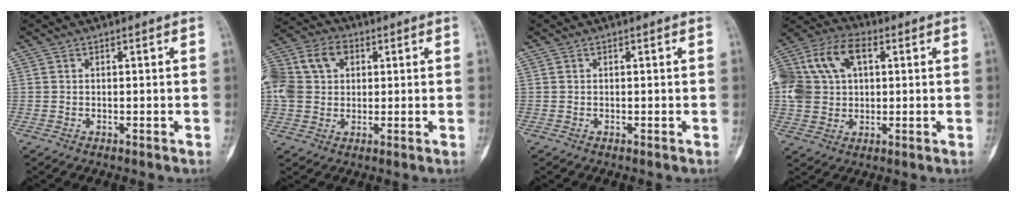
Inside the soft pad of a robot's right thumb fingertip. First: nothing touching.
{"total": 17.2, "force": [4.3, 13.0, 10.4], "torque": [-0.237, 0.043, 0.079]}
{"total": 0.0}
{"total": 18.1, "force": [4.5, 12.4, 12.4], "torque": [-0.253, 0.027, 0.079]}